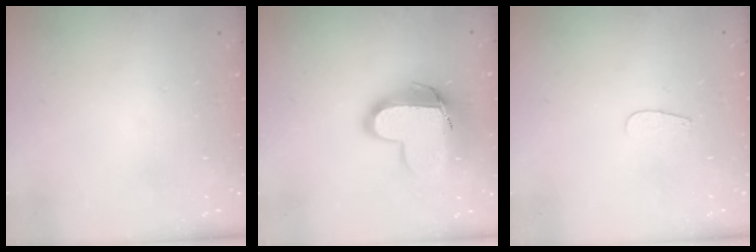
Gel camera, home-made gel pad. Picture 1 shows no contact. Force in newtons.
{"total": 14.3, "press": 14.3, "slide": 1.2}
{"total": 3.7, "press": 3.7, "slide": 0.4}